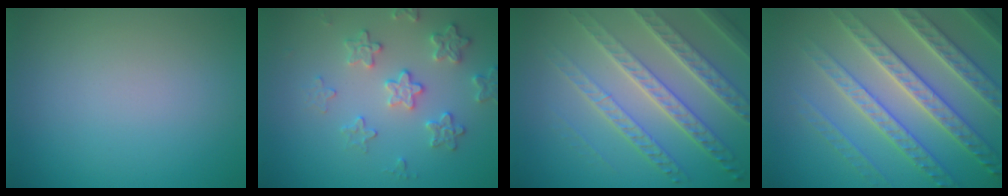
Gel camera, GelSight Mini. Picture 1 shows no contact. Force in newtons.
{"total": 3.2, "press": 3.2, "slide": 0.5}
{"total": 7.7, "press": 5.3, "slide": 5.6}
{"total": 7.0, "press": 6.8, "slide": 1.7}